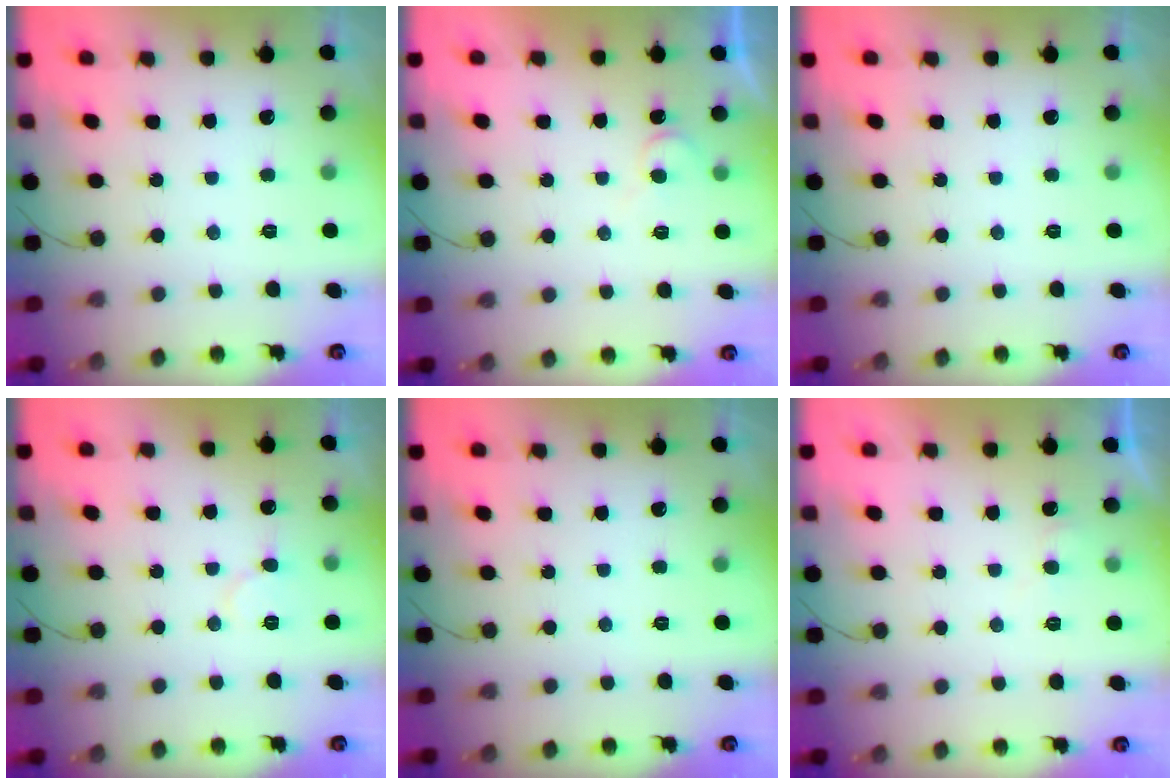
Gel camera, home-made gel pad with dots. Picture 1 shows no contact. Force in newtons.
{"total": 4.6, "press": 4.5, "slide": 0.5}
{"total": 0.0}
{"total": 6.2, "press": 6.1, "slide": 0.6}
{"total": 0.0}
{"total": 4.6, "press": 4.6, "slide": 0.5}